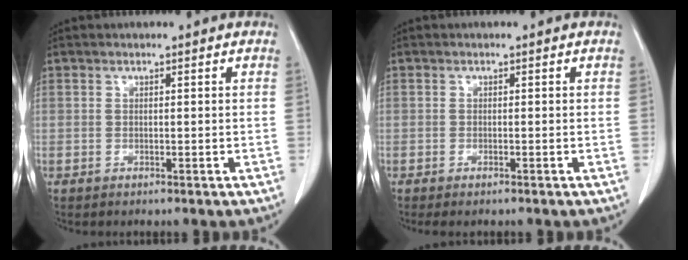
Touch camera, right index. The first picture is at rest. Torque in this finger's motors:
{"motor_torque": [0.19, -0.17, 0.08, 0.02]}